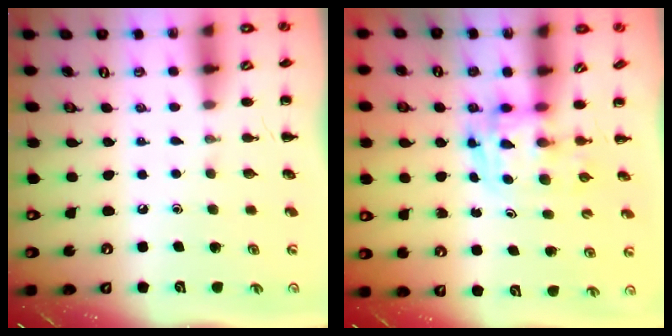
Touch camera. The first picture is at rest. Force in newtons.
{"total": 3.5, "press": 3.4, "slide": 0.6}